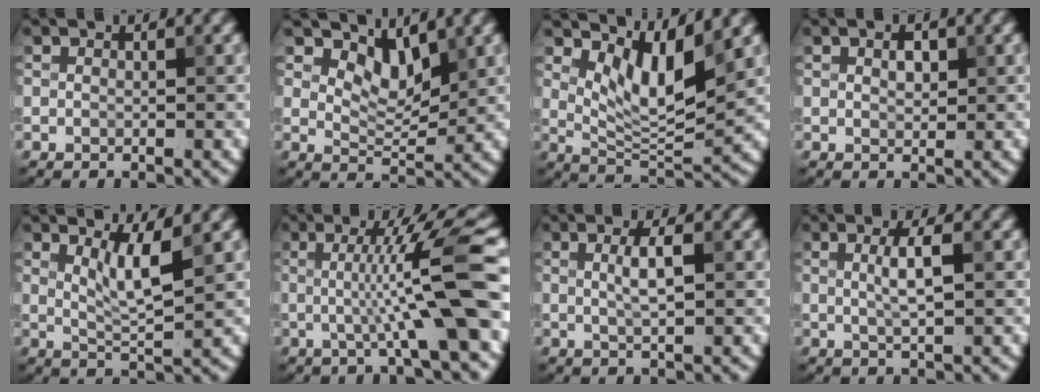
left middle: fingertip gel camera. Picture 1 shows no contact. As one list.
[{"total": 3.4, "force": [2.5, 1.4, 1.8], "torque": [-0.040, -0.011, 0.039]}, {"total": 4.8, "force": [2.7, 1.6, 3.7], "torque": [-0.075, -0.016, 0.053]}, {"total": 1.3, "force": [0.5, 0.7, 1.0], "torque": [-0.019, 0.003, 0.012]}, {"total": 2.7, "force": [1.2, 0.2, 2.4], "torque": [-0.048, -0.006, 0.029]}, {"total": 7.8, "force": [-0.5, 0.6, 7.8], "torque": [-0.121, 0.007, -0.005]}, {"total": 1.9, "force": [0.3, 0.1, 1.9], "torque": [-0.038, 0.005, 0.011]}, {"total": 2.2, "force": [0.3, 0.1, 2.2], "torque": [-0.041, 0.007, 0.010]}]